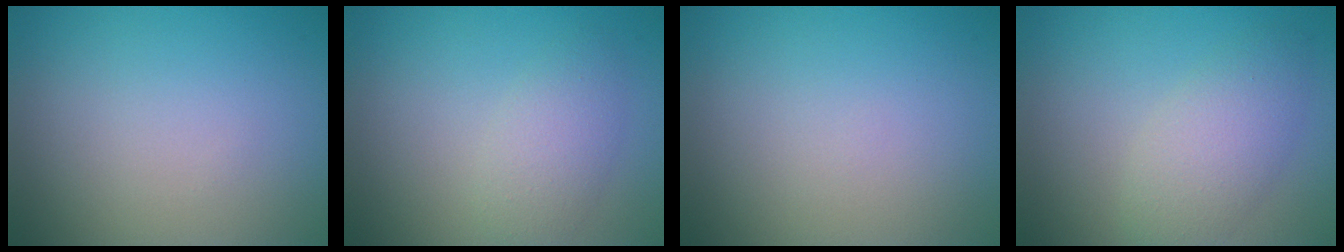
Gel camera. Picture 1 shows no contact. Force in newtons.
{"total": 2.5, "press": 2.5, "slide": 0.0}
{"total": 0.0}
{"total": 3.5, "press": 3.5, "slide": 0.2}